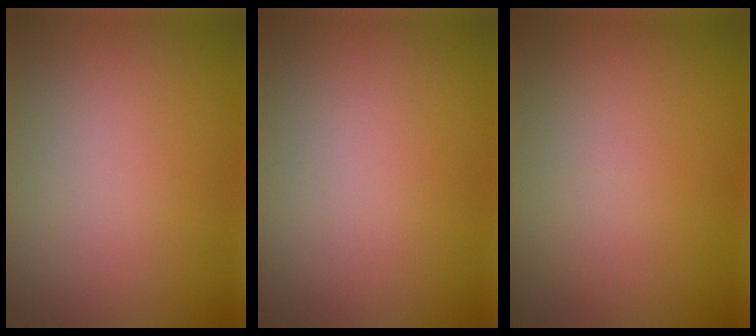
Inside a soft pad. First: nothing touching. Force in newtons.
{"total": 0.0}
{"total": 0.0}